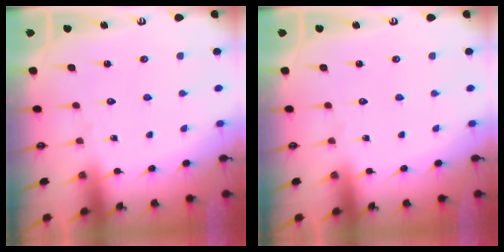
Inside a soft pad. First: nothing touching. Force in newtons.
{"total": 0.0}